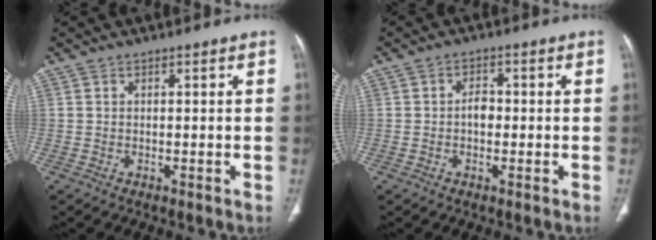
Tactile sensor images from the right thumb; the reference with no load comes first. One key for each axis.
{"total": 2.8, "fx": -0.3, "fy": 1.9, "fz": 2.0, "tx": -0.022, "ty": 0.011, "tz": -0.010}